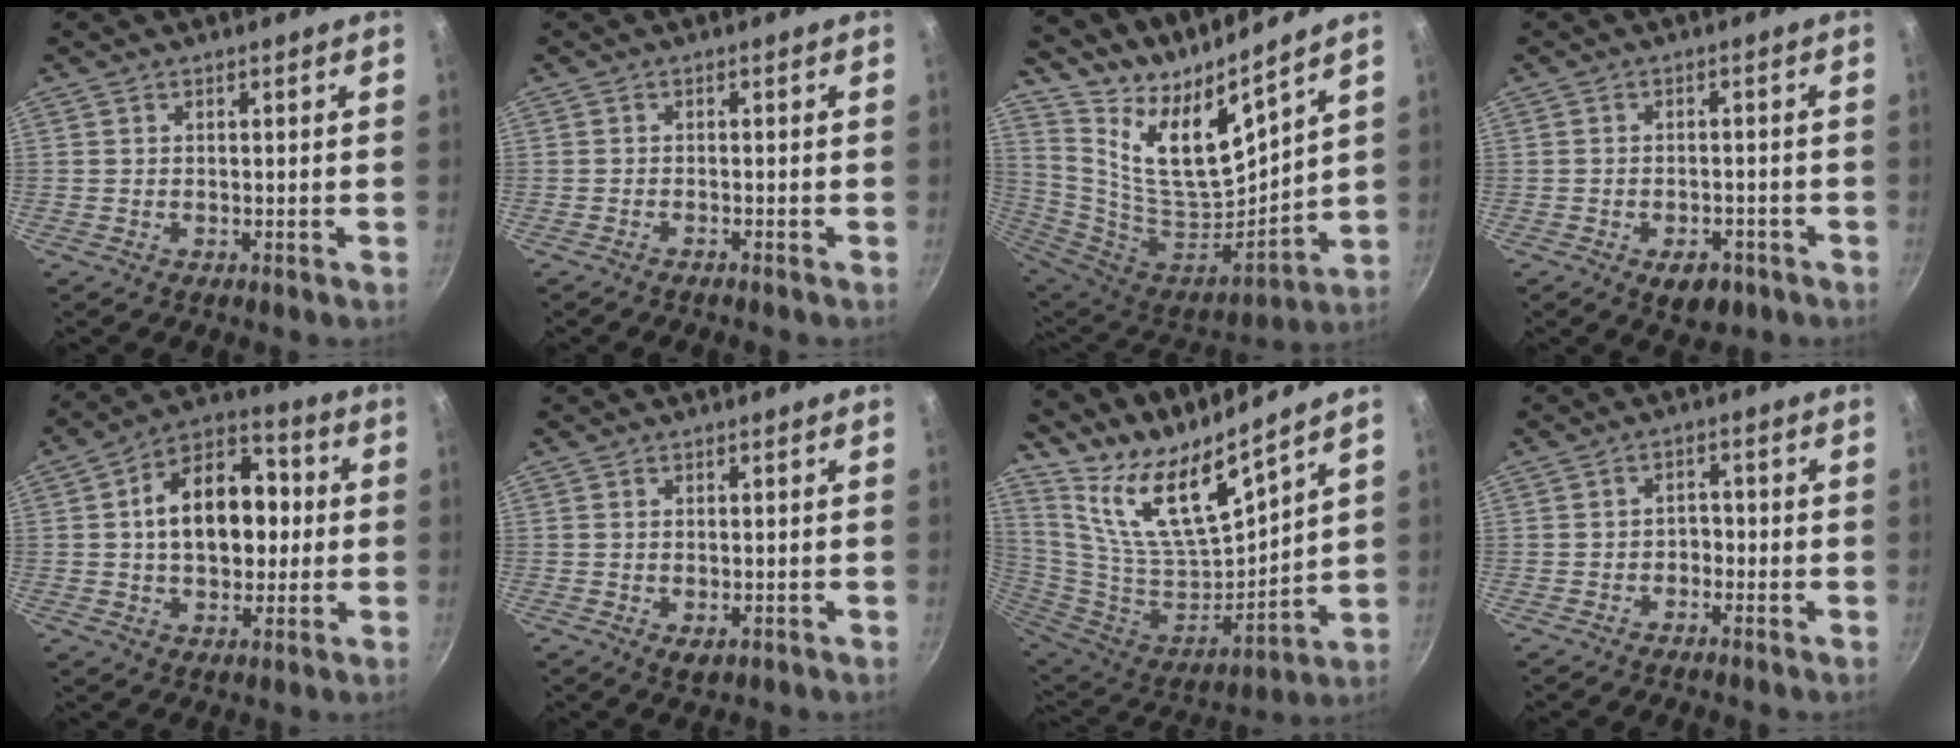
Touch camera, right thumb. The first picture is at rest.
{"total": 0.7, "force": [-0.7, 0.0, 0.2], "torque": [-0.018, 0.008, -0.013]}
{"total": 17.7, "force": [12.6, 4.5, 11.6], "torque": [-0.187, -0.125, 0.250]}
{"total": 5.5, "force": [-2.9, 3.2, 3.4], "torque": [-0.032, 0.018, -0.032]}
{"total": 16.9, "force": [1.2, 11.3, 12.4], "torque": [-0.150, 0.033, 0.007]}
{"total": 2.1, "force": [-0.3, 1.2, 1.7], "torque": [-0.026, -0.008, -0.002]}
{"total": 18.8, "force": [14.7, 4.3, 10.9], "torque": [-0.176, -0.122, 0.293]}
{"total": 2.3, "force": [-1.1, 1.7, 1.1], "torque": [0.000, 0.018, -0.022]}